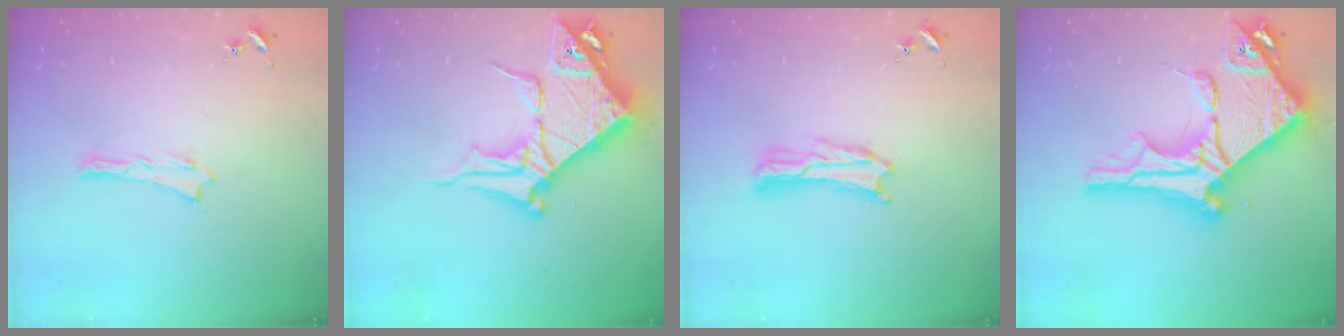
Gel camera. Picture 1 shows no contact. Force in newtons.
{"total": 9.2, "press": 9.2, "slide": 1.1}
{"total": 2.4, "press": 2.4, "slide": 0.3}
{"total": 15.4, "press": 15.3, "slide": 1.5}